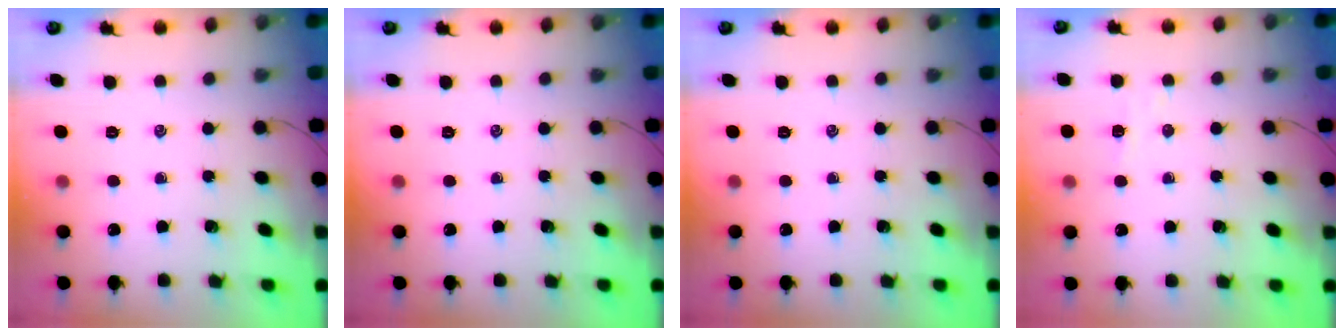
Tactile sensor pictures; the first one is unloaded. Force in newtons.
{"total": 0.0}
{"total": 0.0}
{"total": 3.5, "press": 3.3, "slide": 1.3}